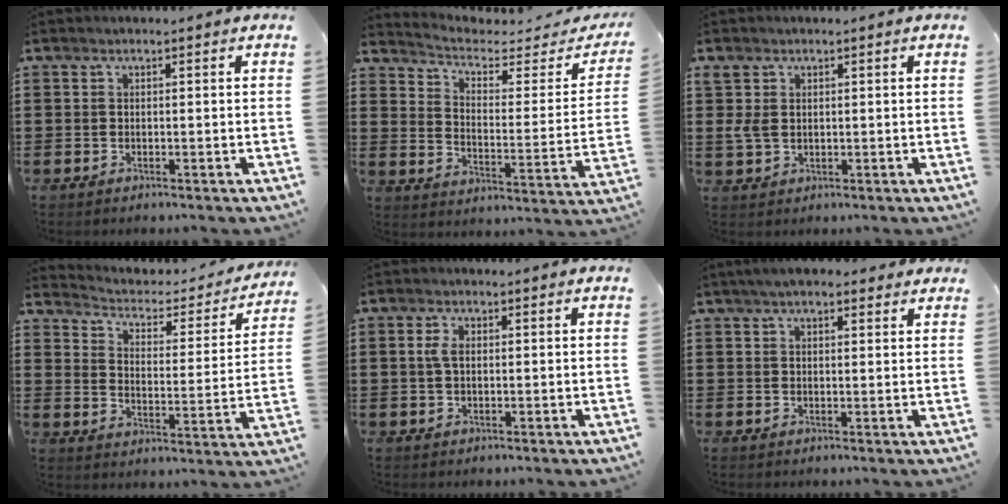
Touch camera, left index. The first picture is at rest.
{"total": 3.9, "force": [3.1, 1.3, 2.0], "torque": [-0.049, -0.024, 0.044]}
{"total": 2.6, "force": [0.8, 2.0, 1.5], "torque": [-0.044, 0.004, 0.012]}
{"total": 2.4, "force": [1.9, 1.1, 1.0], "torque": [-0.036, -0.018, 0.022]}
{"total": 2.5, "force": [0.3, 1.3, 2.1], "torque": [-0.051, 0.005, 0.002]}
{"total": 3.7, "force": [2.8, 1.1, 2.1], "torque": [-0.046, 0.007, 0.051]}